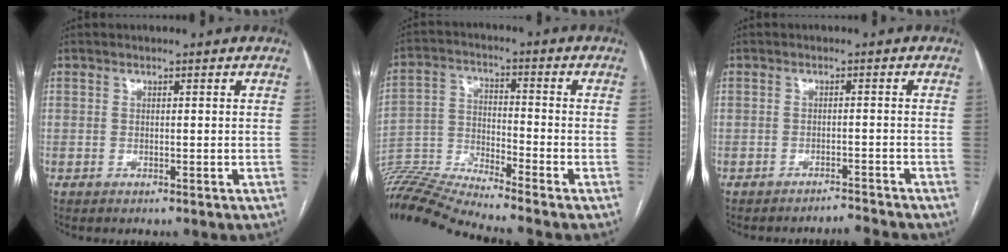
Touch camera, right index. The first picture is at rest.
{"total": 12.1, "force": [-11.5, -3.0, 2.4], "torque": [-0.049, 0.007, -0.214]}
{"total": 3.1, "force": [-2.7, -1.5, -0.6], "torque": [0.011, -0.008, -0.039]}